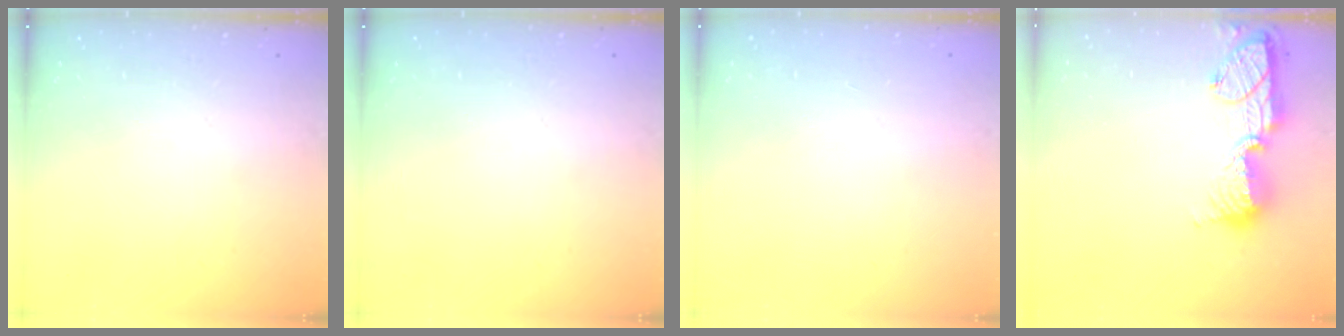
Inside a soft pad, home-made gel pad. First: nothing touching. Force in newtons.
{"total": 0.0}
{"total": 1.1, "press": 0.9, "slide": 0.6}
{"total": 13.9, "press": 13.8, "slide": 1.0}